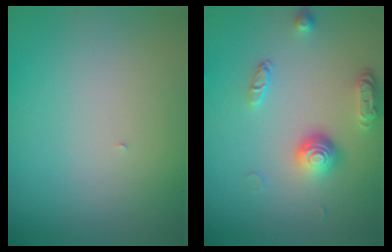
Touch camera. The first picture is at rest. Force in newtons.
{"total": 3.7, "press": 2.7, "slide": 2.5}